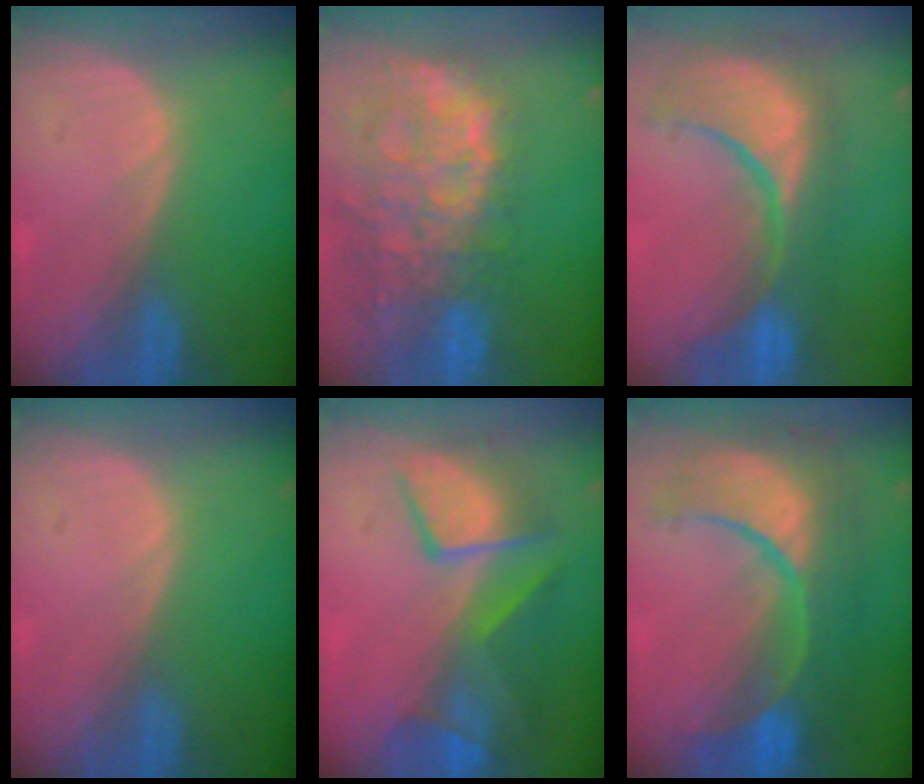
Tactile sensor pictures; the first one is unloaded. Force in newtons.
{"total": 13.8, "press": 11.2, "slide": 8.0}
{"total": 12.6, "press": 11.2, "slide": 5.7}
{"total": 0.0}
{"total": 9.4, "press": 8.6, "slide": 3.8}
{"total": 12.5, "press": 12.4, "slide": 1.4}